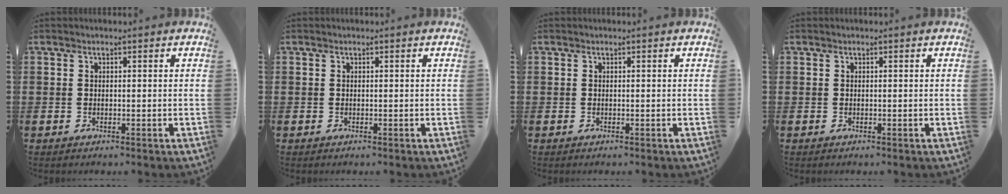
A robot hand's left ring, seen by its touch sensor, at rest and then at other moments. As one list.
[{"total": 0.0}, {"total": 0.0}, {"total": 0.0}]